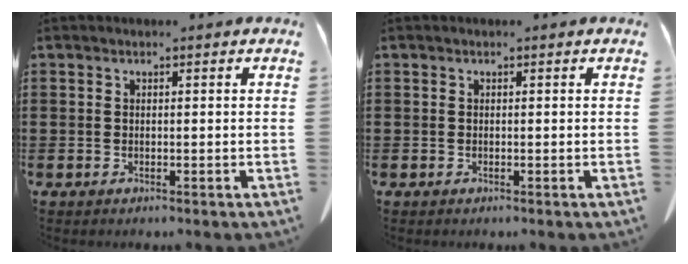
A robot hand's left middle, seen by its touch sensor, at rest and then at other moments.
{"total": 0.0}